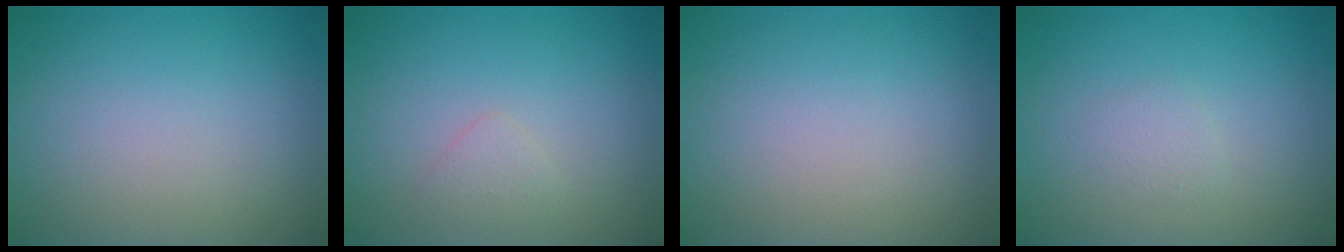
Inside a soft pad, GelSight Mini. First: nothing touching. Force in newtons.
{"total": 1.1, "press": 1.1, "slide": 0.1}
{"total": 0.0}
{"total": 0.9, "press": 0.9, "slide": 0.0}